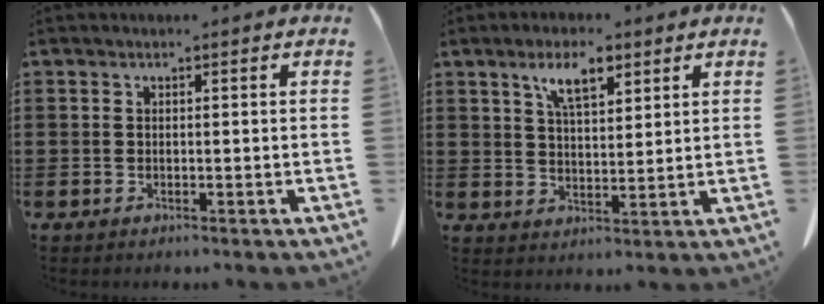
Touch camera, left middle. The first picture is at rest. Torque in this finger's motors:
{"motor_torque": [1.35, -0.55, 0.59, 0.12]}